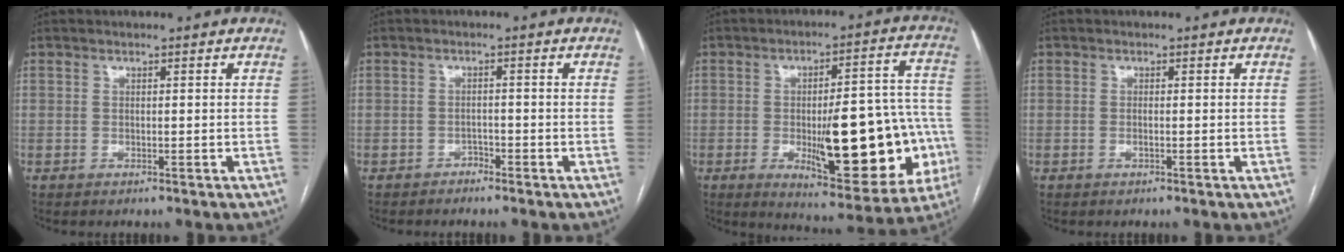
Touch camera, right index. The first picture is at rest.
{"total": 1.2, "force": [-1.1, 0.4, 0.2], "torque": [-0.002, 0.003, -0.020]}
{"total": 22.1, "force": [-5.0, 6.2, 20.7], "torque": [-0.215, 0.022, -0.048]}
{"total": 0.6, "force": [-0.2, 0.0, 0.6], "torque": [-0.012, 0.000, -0.002]}